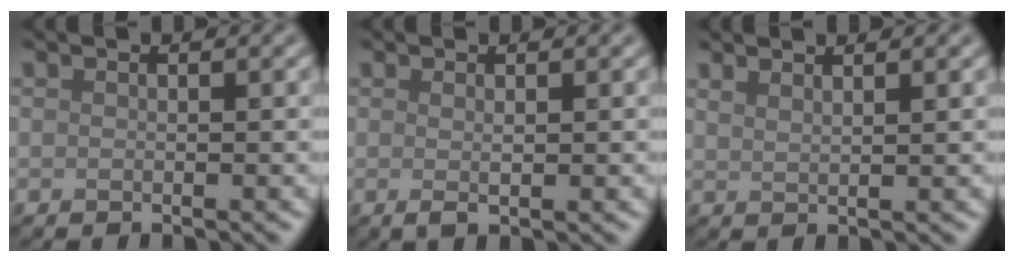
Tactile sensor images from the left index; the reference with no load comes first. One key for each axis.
{"total": 1.2, "fx": 0.1, "fy": 0.2, "fz": 1.1, "tx": -0.019, "ty": 0.000, "tz": 0.000}
{"total": 2.2, "fx": 1.7, "fy": 0.7, "fz": 1.2, "tx": -0.002, "ty": 0.006, "tz": 0.010}